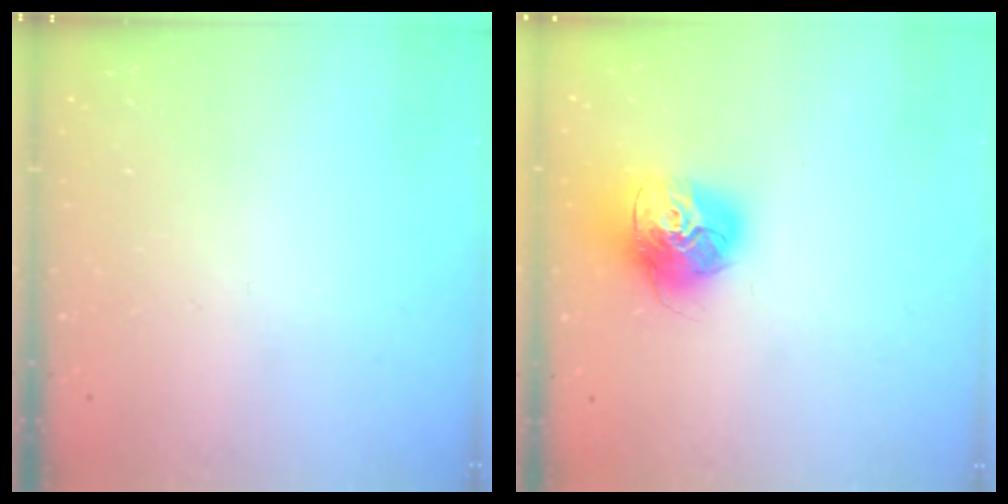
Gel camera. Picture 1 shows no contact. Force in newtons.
{"total": 15.4, "press": 15.3, "slide": 1.5}